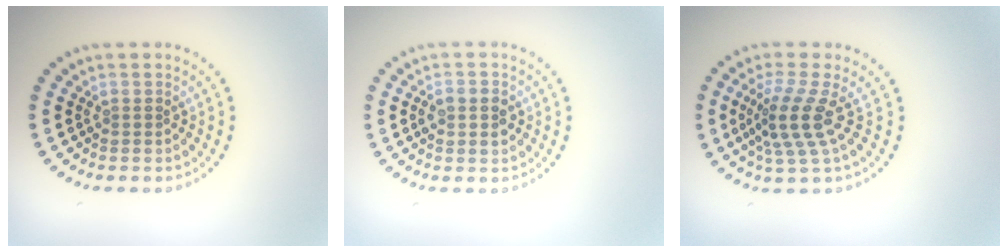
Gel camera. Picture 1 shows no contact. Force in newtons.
{"total": 2.8, "press": 2.8, "slide": 0.1}
{"total": 3.9, "press": 2.9, "slide": 2.7}